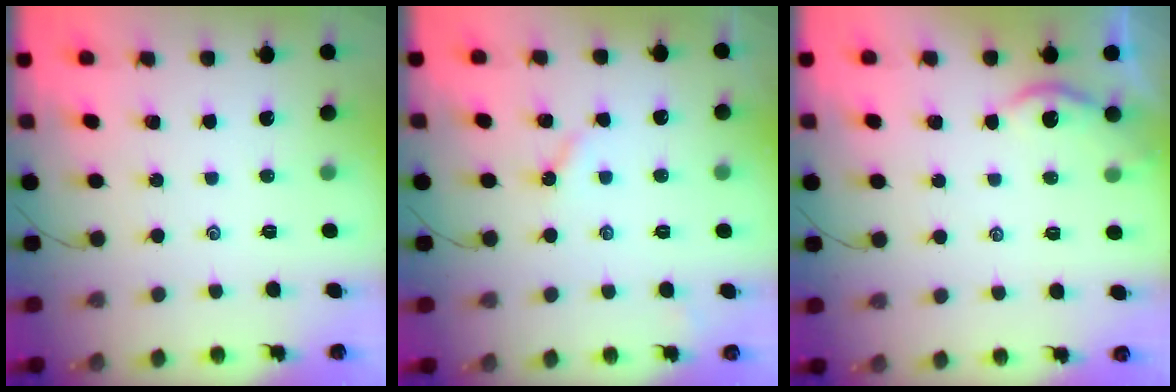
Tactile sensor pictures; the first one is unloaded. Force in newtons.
{"total": 2.8, "press": 2.7, "slide": 0.3}
{"total": 1.8, "press": 1.8, "slide": 0.3}